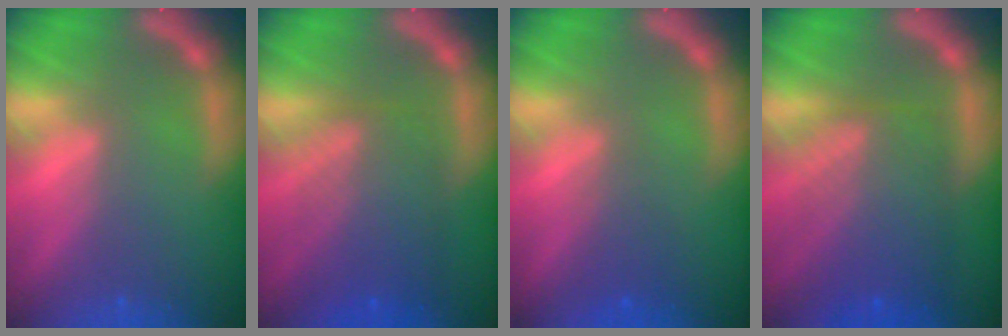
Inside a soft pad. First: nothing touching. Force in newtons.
{"total": 7.0}
{"total": 1.9}
{"total": 8.0}